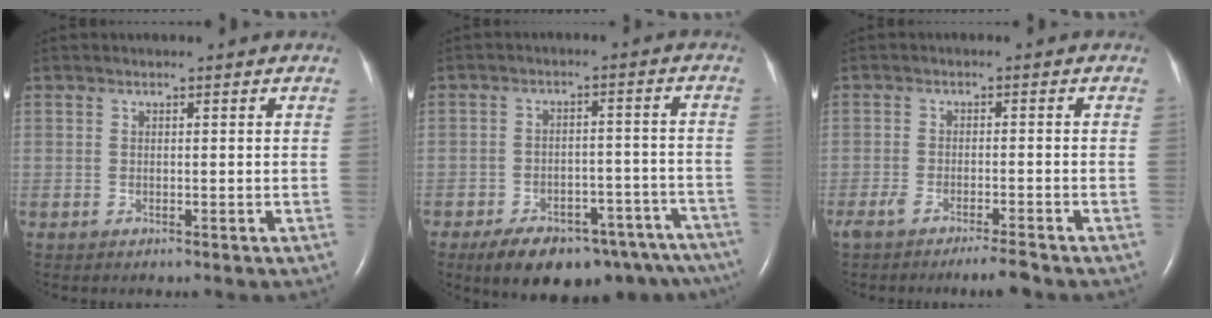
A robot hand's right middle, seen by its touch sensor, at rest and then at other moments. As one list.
[{"total": 19.7, "force": [-15.5, 7.9, 9.3], "torque": [-0.092, 0.021, -0.196]}, {"total": 4.6, "force": [-3.8, -0.1, 2.6], "torque": [-0.044, -0.008, -0.067]}]